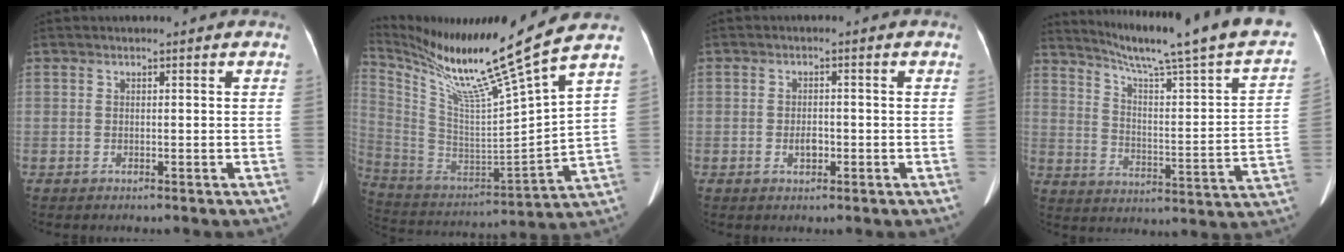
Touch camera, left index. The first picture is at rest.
{"total": 21.5, "force": [16.5, -2.4, 13.6], "torque": [-0.247, -0.049, 0.288]}
{"total": 2.1, "force": [-0.8, 1.1, 1.6], "torque": [-0.028, 0.003, -0.012]}
{"total": 24.8, "force": [20.6, 0.2, 13.9], "torque": [-0.210, -0.052, 0.272]}